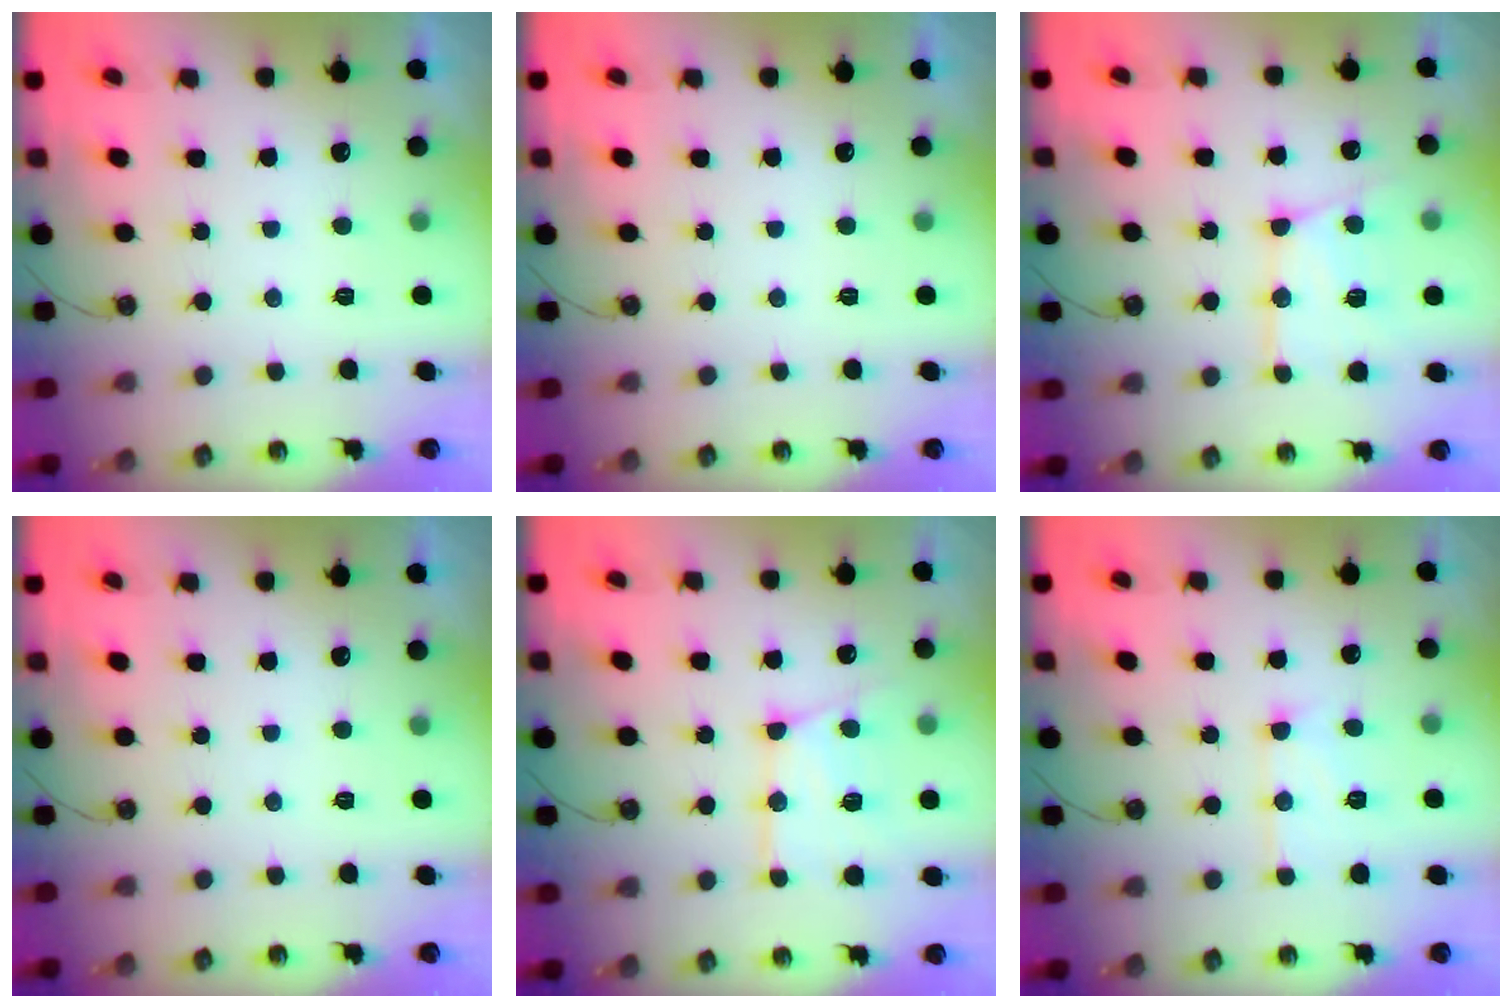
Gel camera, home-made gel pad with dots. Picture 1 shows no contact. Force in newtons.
{"total": 0.0}
{"total": 14.5, "press": 14.5, "slide": 1.1}
{"total": 0.0}
{"total": 14.5, "press": 14.5, "slide": 1.1}
{"total": 10.0, "press": 10.0, "slide": 0.8}